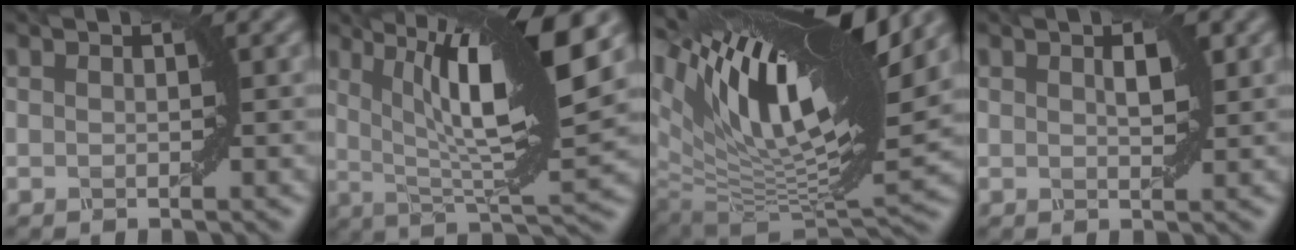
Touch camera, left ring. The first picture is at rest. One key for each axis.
{"total": 12.4, "fx": 4.3, "fy": 2.9, "fz": 11.3, "tx": -0.173, "ty": 0.010, "tz": 0.074}
{"total": 15.1, "fx": 7.9, "fy": 5.5, "fz": 11.6, "tx": -0.214, "ty": 0.029, "tz": 0.139}
{"total": 1.5, "fx": 0.6, "fy": 0.4, "fz": 1.2, "tx": -0.018, "ty": 0.000, "tz": 0.013}